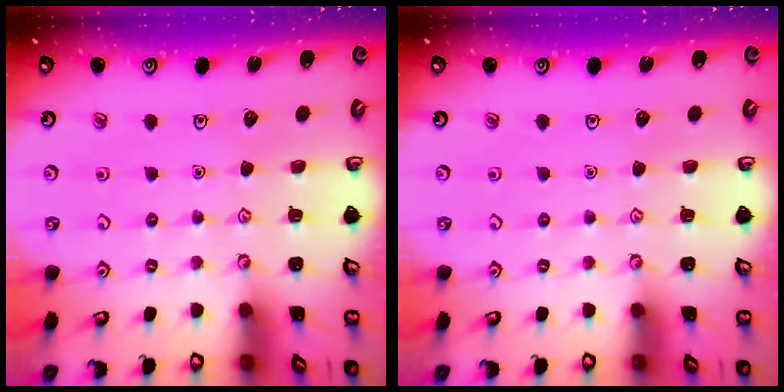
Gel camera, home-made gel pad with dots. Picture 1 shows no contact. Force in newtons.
{"total": 0.0}